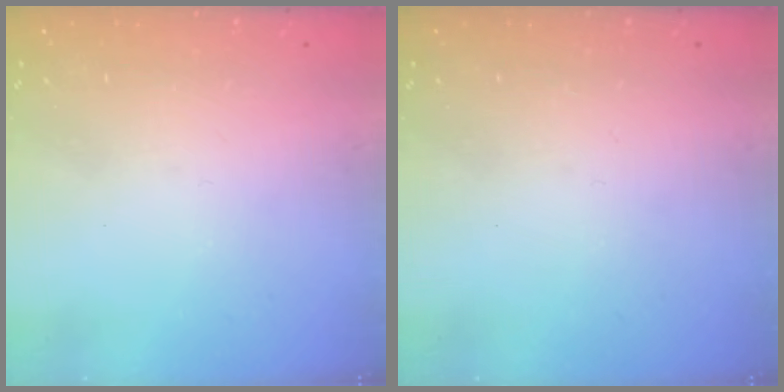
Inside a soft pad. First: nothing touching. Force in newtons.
{"total": 0.0}